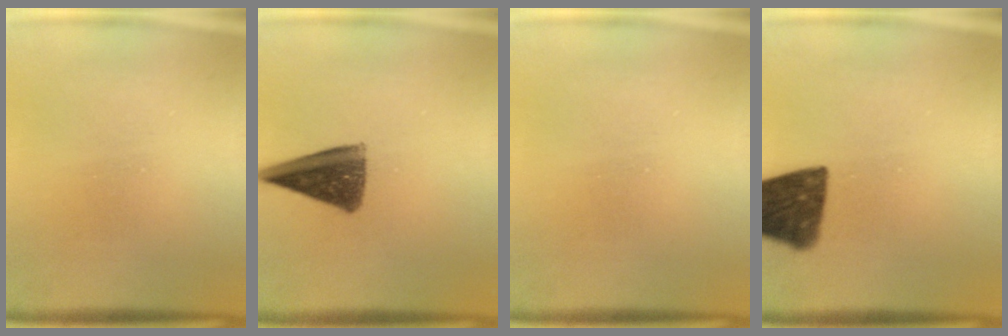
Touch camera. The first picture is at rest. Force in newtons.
{"total": 10.4}
{"total": 0.0}
{"total": 15.2}